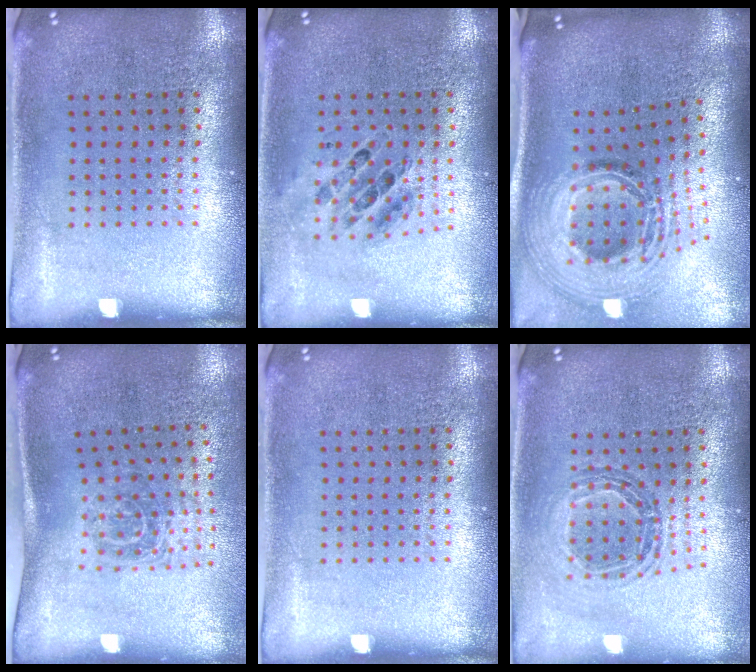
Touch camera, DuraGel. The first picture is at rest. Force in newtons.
{"total": 0.7, "press": 0.6, "slide": 0.2}
{"total": 2.8, "press": 1.9, "slide": 2.1}
{"total": 1.7, "press": 1.1, "slide": 1.3}
{"total": 0.0}
{"total": 0.9, "press": 0.9, "slide": 0.1}